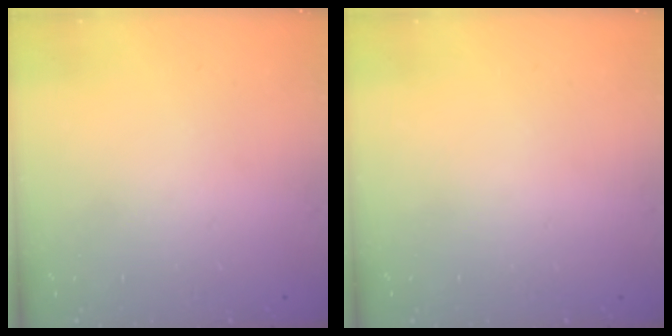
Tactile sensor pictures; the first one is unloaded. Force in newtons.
{"total": 0.0}